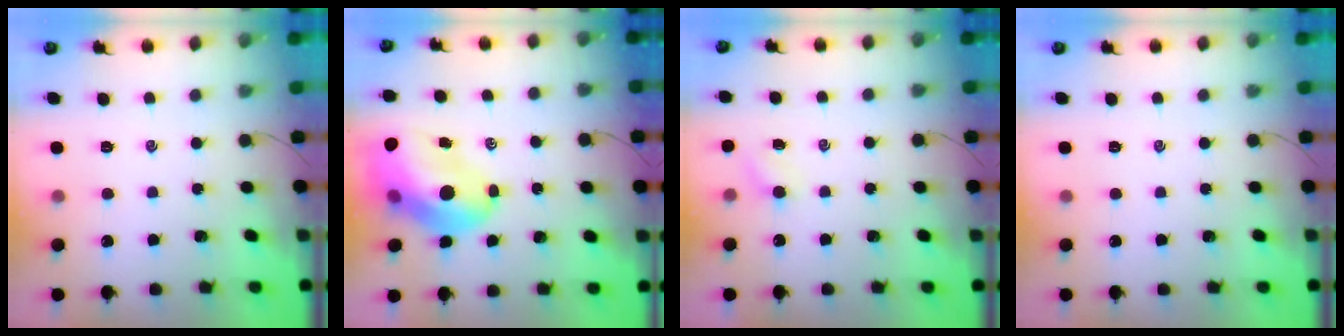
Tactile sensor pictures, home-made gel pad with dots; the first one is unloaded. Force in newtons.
{"total": 15.3, "press": 14.6, "slide": 4.4}
{"total": 2.7, "press": 2.6, "slide": 0.8}
{"total": 0.0}